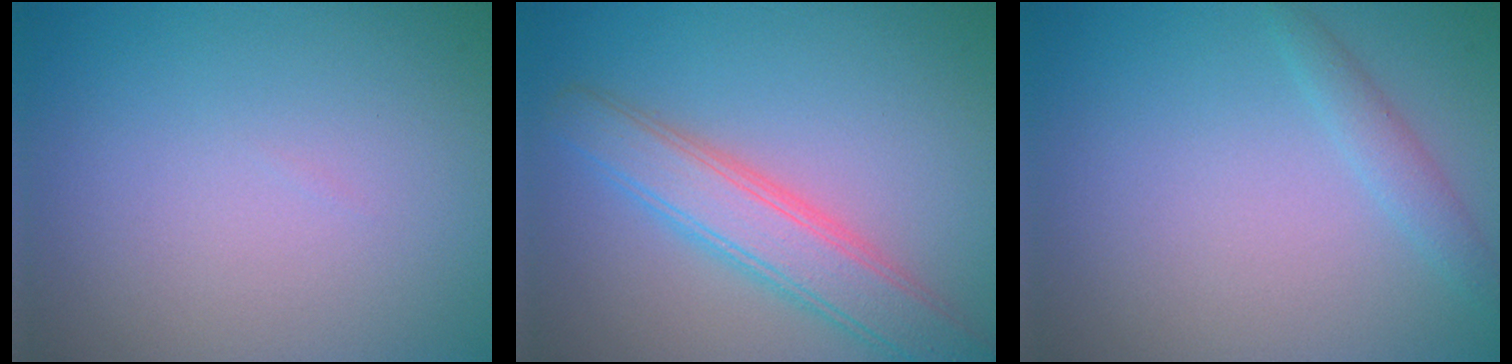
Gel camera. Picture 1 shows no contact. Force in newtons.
{"total": 5.0, "press": 5.0, "slide": 0.5}
{"total": 1.5, "press": 1.5, "slide": 0.1}